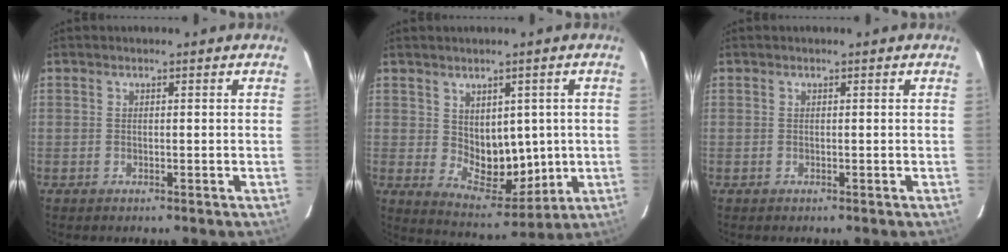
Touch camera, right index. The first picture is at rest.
{"total": 8.9, "force": [0.4, 5.3, 7.1], "torque": [-0.103, -0.003, 0.031]}
{"total": 0.0}